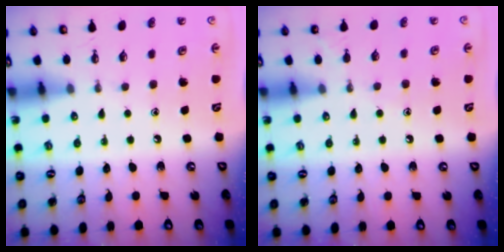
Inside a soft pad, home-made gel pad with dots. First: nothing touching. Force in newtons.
{"total": 3.5, "press": 3.4, "slide": 0.4}